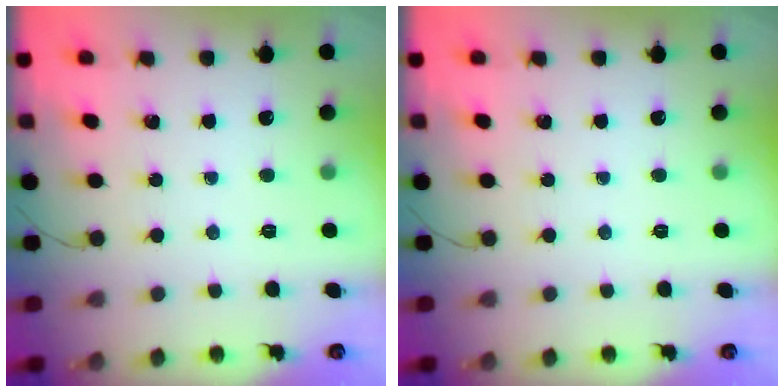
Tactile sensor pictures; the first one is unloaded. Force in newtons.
{"total": 0.0}